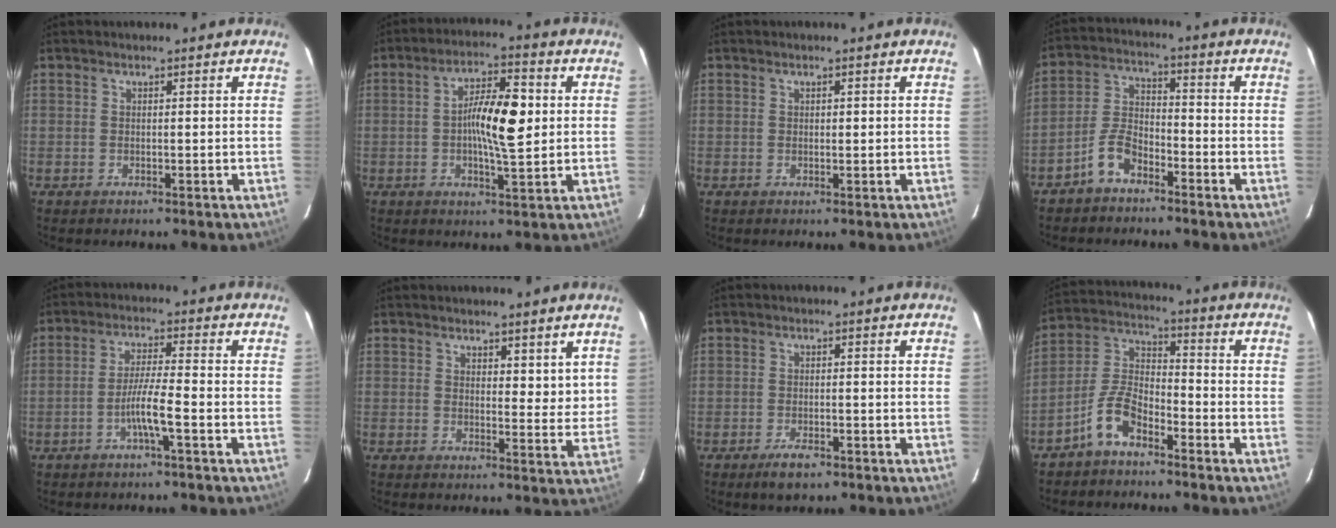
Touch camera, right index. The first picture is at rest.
{"total": 9.6, "force": [0.5, 2.2, 9.3], "torque": [-0.162, 0.014, 0.004]}
{"total": 0.7, "force": [0.2, 0.4, 0.5], "torque": [-0.008, 0.000, 0.003]}
{"total": 6.1, "force": [-4.2, 2.9, 3.2], "torque": [-0.076, 0.011, -0.086]}
{"total": 5.2, "force": [-2.2, -0.3, 4.7], "torque": [-0.091, 0.003, -0.042]}
{"total": 4.5, "force": [3.3, 2.2, 2.3], "torque": [-0.016, -0.011, 0.050]}
{"total": 3.4, "force": [-2.3, 1.2, 2.2], "torque": [-0.045, -0.003, -0.036]}
{"total": 7.3, "force": [-5.0, 2.9, 4.4], "torque": [-0.105, 0.014, -0.104]}